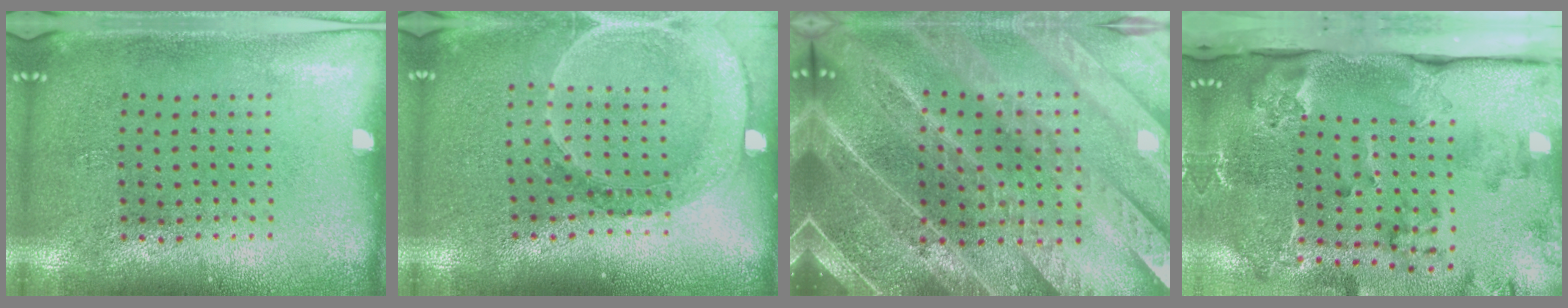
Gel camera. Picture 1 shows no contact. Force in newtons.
{"total": 1.4, "press": 1.4, "slide": 0.1}
{"total": 5.4, "press": 4.6, "slide": 2.9}
{"total": 3.9, "press": 2.7, "slide": 2.8}